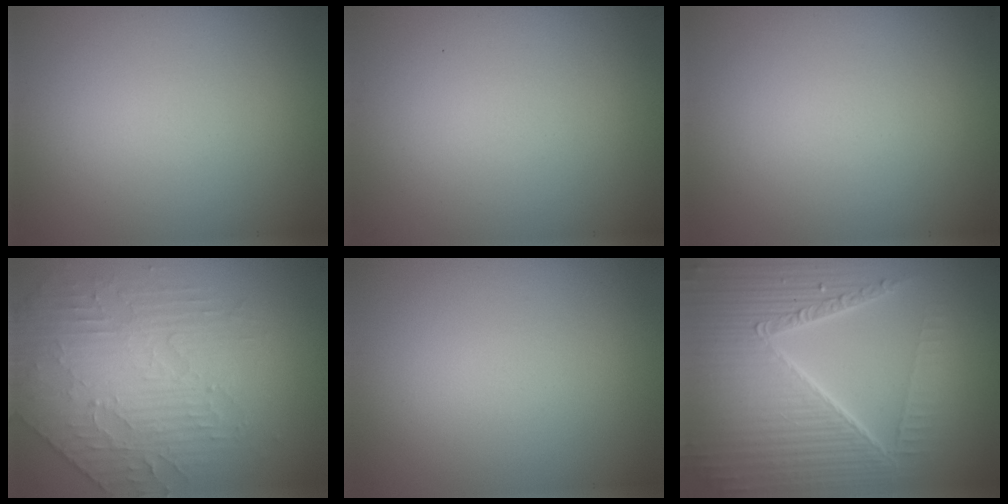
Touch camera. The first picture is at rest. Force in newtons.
{"total": 0.0}
{"total": 0.0}
{"total": 3.9, "press": 3.8, "slide": 0.8}
{"total": 0.0}
{"total": 9.6, "press": 6.2, "slide": 7.3}